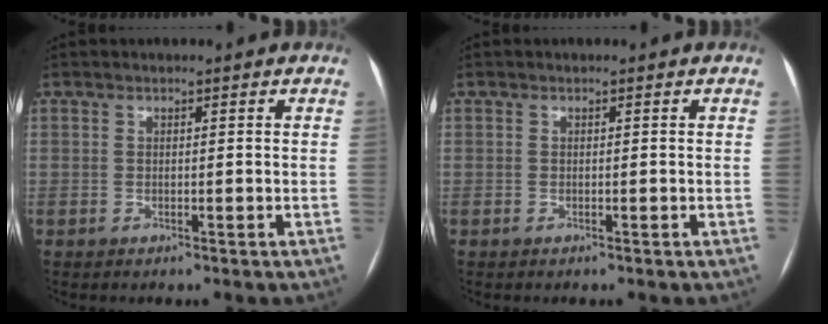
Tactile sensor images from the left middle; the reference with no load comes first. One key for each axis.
{"total": 0.0}